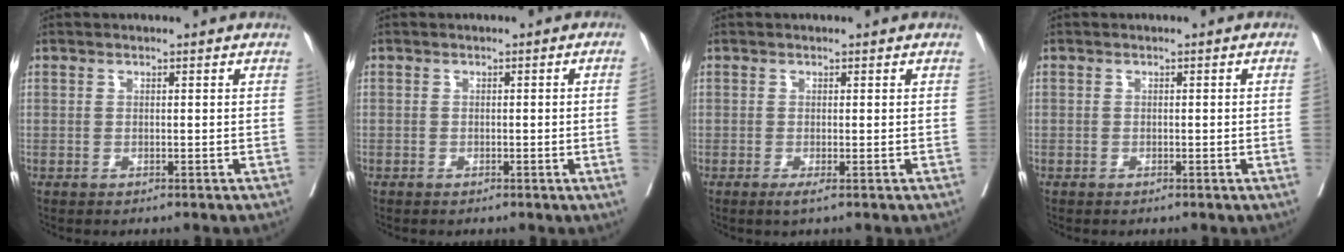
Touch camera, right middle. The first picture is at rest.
{"total": 2.4, "force": [-0.4, -0.9, 2.2], "torque": [-0.024, -0.002, -0.003]}
{"total": 1.1, "force": [-0.5, -0.1, 1.0], "torque": [-0.015, -0.004, -0.009]}
{"total": 0.9, "force": [-0.1, -0.2, 0.9], "torque": [-0.009, 0.003, 0.001]}